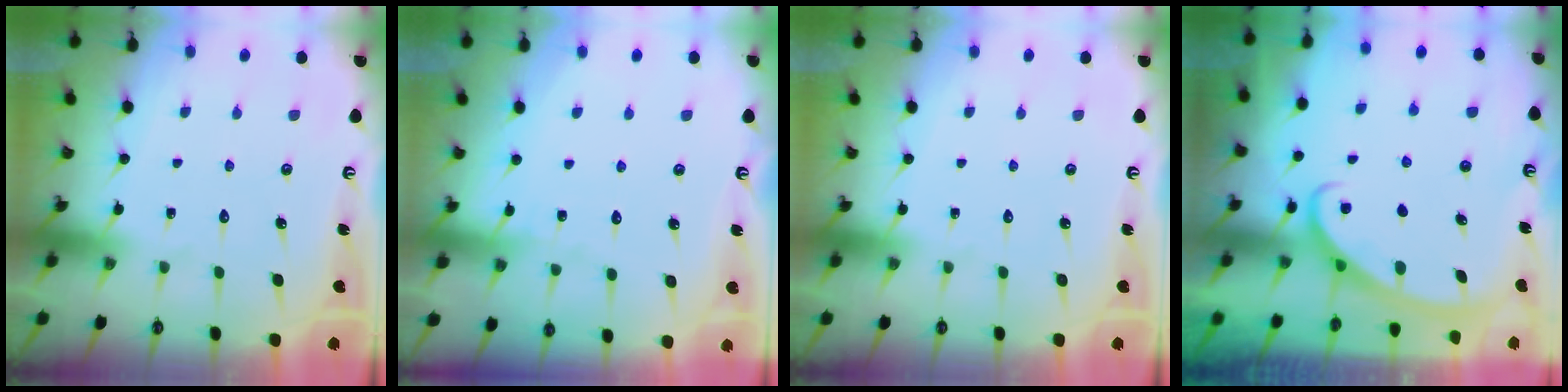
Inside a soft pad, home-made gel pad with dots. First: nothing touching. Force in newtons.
{"total": 2.5, "press": 2.5, "slide": 0.3}
{"total": 0.0}
{"total": 2.8, "press": 2.8, "slide": 0.4}